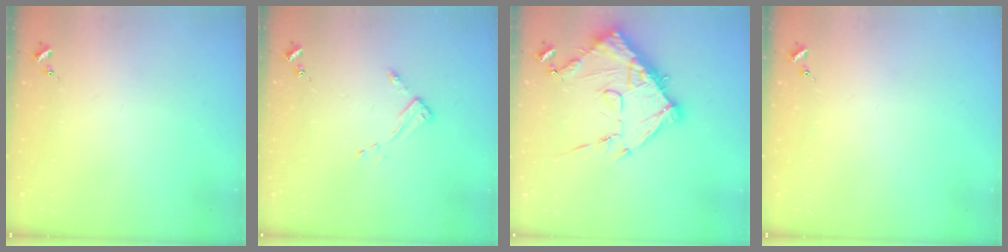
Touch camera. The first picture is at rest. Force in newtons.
{"total": 2.6, "press": 2.6, "slide": 0.4}
{"total": 15.0, "press": 14.9, "slide": 1.5}
{"total": 0.0}